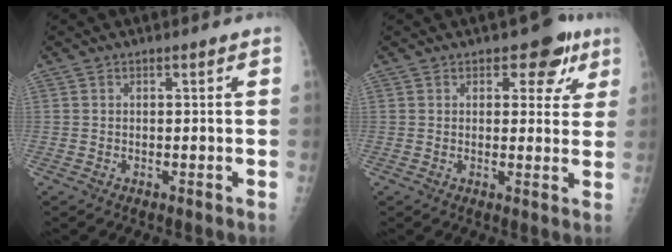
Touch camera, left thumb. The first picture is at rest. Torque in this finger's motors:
{"motor_torque": [-0.03, 0.21, 0.06, -0.01, -0.07]}